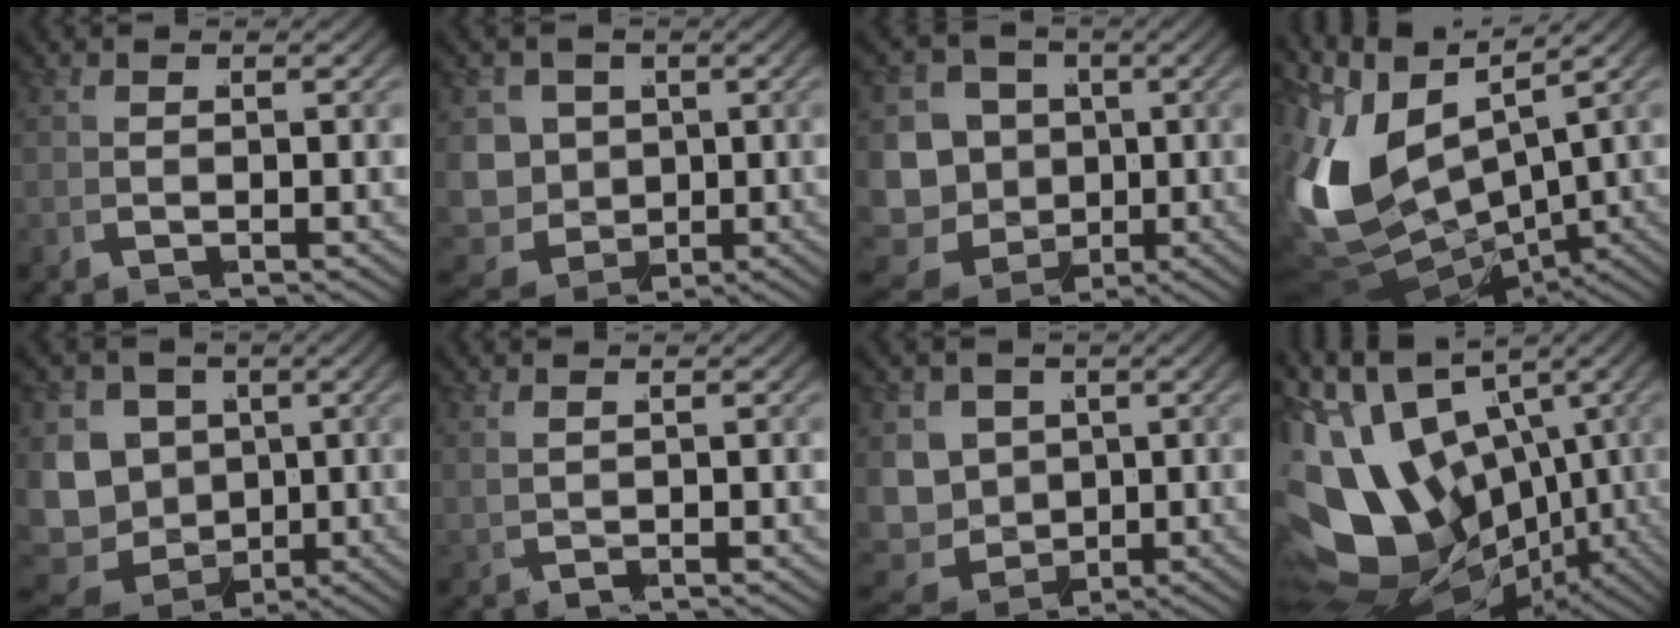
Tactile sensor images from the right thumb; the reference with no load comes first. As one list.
[{"total": 10.7, "force": [-2.3, 9.1, 5.1], "torque": [-0.137, -0.062, -0.031]}, {"total": 13.9, "force": [-3.4, 12.0, 6.1], "torque": [-0.149, -0.058, -0.061]}, {"total": 14.8, "force": [-0.9, 10.0, 10.9], "torque": [-0.247, -0.050, 0.004]}, {"total": 12.9, "force": [-2.1, 11.1, 6.3], "torque": [-0.163, -0.051, -0.035]}, {"total": 0.8, "force": [0.7, -0.1, 0.4], "torque": [-0.004, 0.004, 0.015]}, {"total": 10.1, "force": [-2.2, 8.6, 4.9], "torque": [-0.139, -0.066, -0.025]}, {"total": 20.2, "force": [-3.7, 14.7, 13.3], "torque": [-0.268, -0.076, -0.032]}]